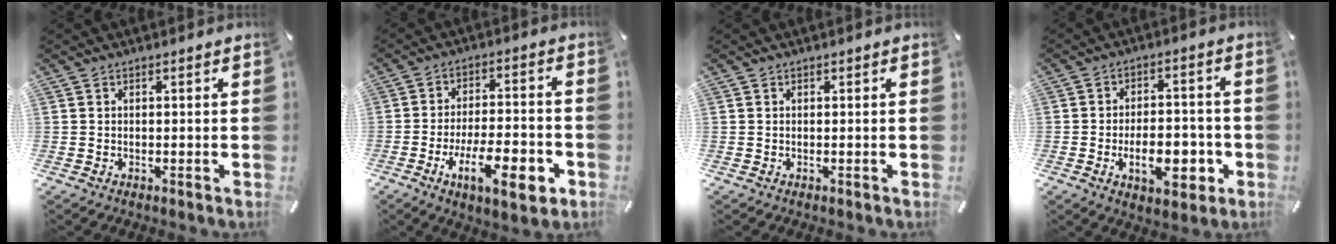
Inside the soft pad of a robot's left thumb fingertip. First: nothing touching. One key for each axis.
{"total": 15.4, "fx": -6.3, "fy": 5.1, "fz": 13.1, "tx": -0.208, "ty": 0.017, "tz": -0.094}
{"total": 0.0}
{"total": 11.7, "fx": -3.5, "fy": 6.4, "fz": 9.1, "tx": -0.135, "ty": 0.006, "tz": -0.057}